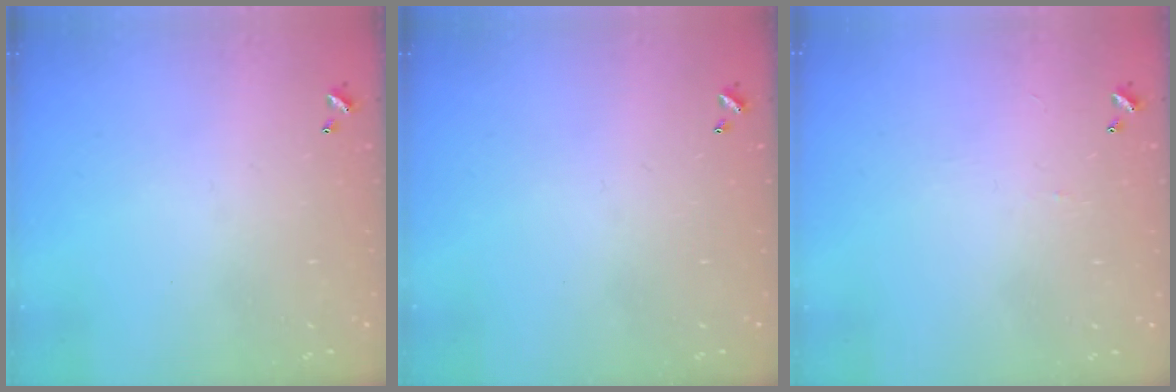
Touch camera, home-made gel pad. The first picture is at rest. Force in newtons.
{"total": 0.0}
{"total": 0.5, "press": 0.3, "slide": 0.4}